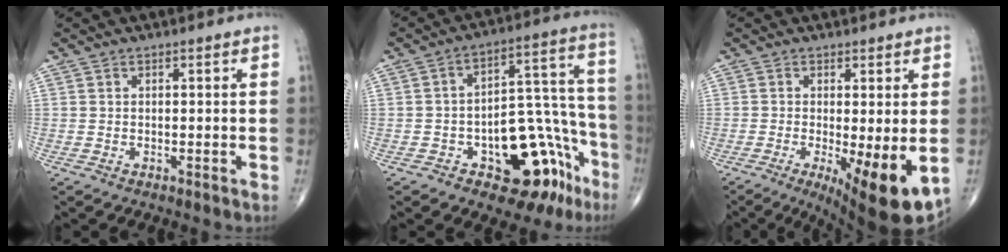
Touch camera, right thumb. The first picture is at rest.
{"total": 19.3, "force": [-9.3, 9.8, 13.8], "torque": [-0.118, 0.091, -0.117]}
{"total": 11.8, "force": [-3.0, 3.1, 10.9], "torque": [-0.162, -0.025, -0.036]}